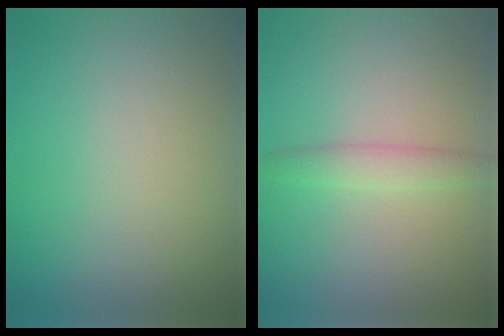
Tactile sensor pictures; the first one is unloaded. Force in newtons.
{"total": 1.8, "press": 1.8, "slide": 0.1}